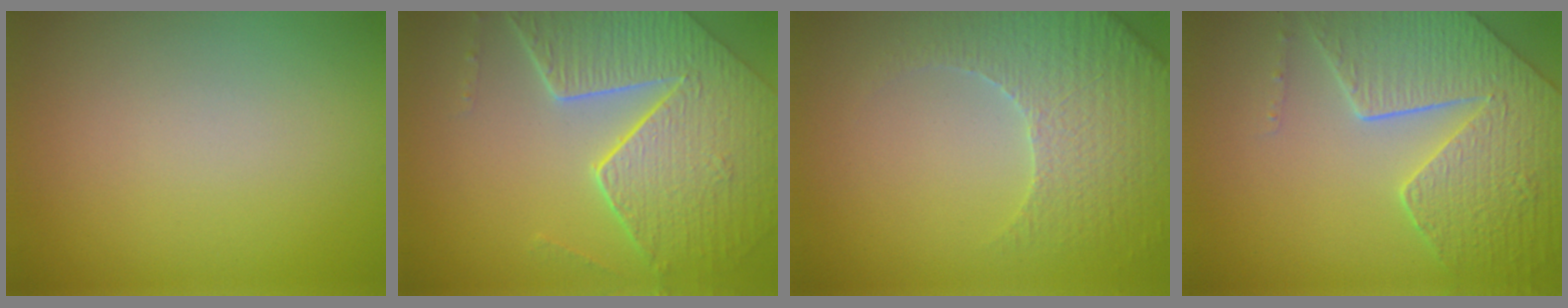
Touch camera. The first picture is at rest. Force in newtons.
{"total": 8.9, "press": 6.3, "slide": 6.3}
{"total": 4.6, "press": 4.2, "slide": 2.1}
{"total": 8.3, "press": 6.1, "slide": 5.6}